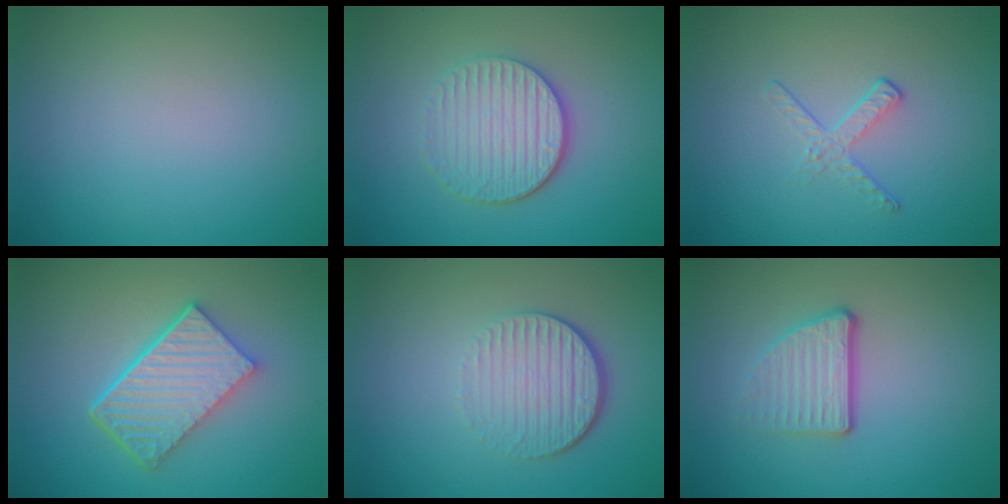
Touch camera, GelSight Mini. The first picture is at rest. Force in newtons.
{"total": 4.3, "press": 3.5, "slide": 2.5}
{"total": 1.7, "press": 0.7, "slide": 1.5}
{"total": 6.1, "press": 4.4, "slide": 4.1}
{"total": 4.3, "press": 2.9, "slide": 3.2}
{"total": 3.3, "press": 2.4, "slide": 2.3}